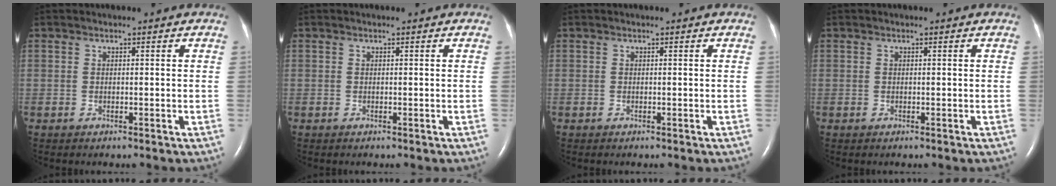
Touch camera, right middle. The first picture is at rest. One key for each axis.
{"total": 0.0}
{"total": 0.0}
{"total": 0.0}